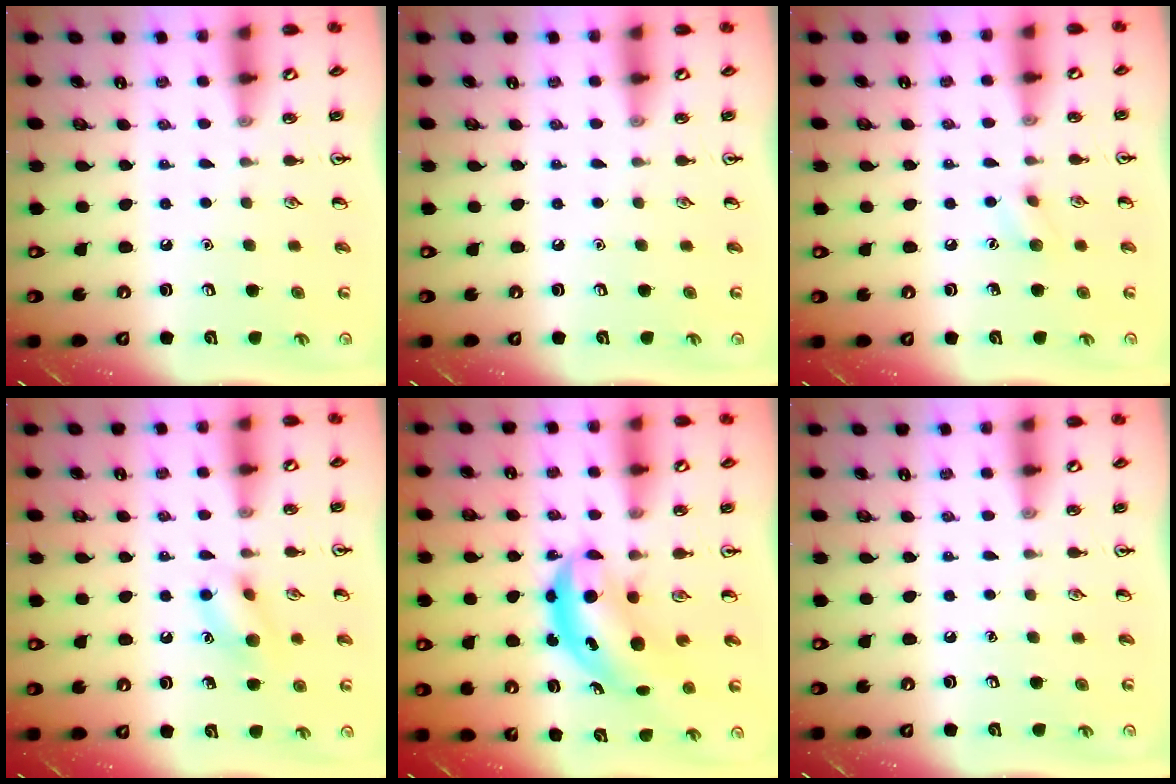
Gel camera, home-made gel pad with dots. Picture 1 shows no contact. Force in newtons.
{"total": 0.0}
{"total": 6.2, "press": 5.9, "slide": 1.9}
{"total": 9.8, "press": 9.7, "slide": 1.4}
{"total": 5.7, "press": 5.5, "slide": 1.3}
{"total": 0.0}